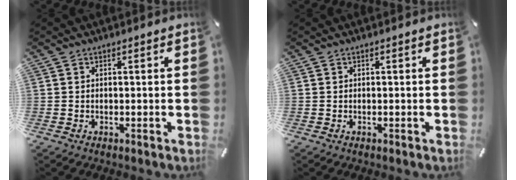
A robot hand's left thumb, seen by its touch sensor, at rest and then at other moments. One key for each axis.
{"total": 0.0}